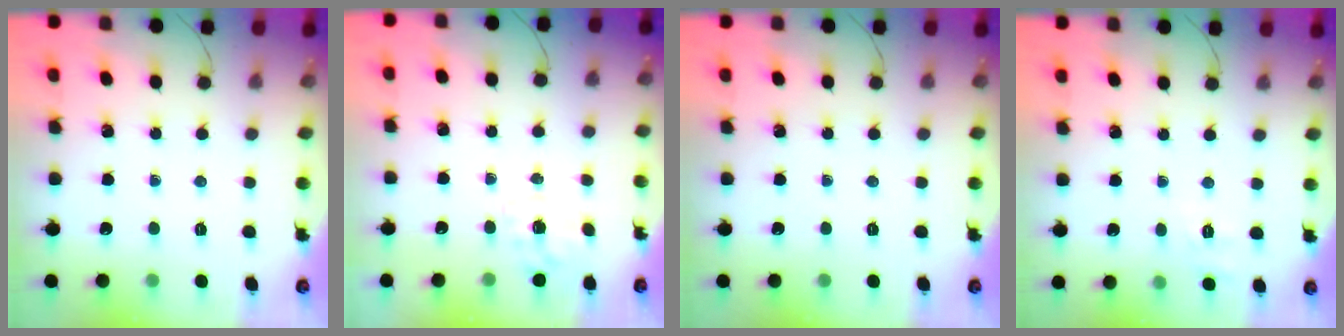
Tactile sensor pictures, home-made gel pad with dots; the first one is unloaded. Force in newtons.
{"total": 1.0, "press": 0.7, "slide": 0.7}
{"total": 0.0}
{"total": 1.8, "press": 0.1, "slide": 1.8}